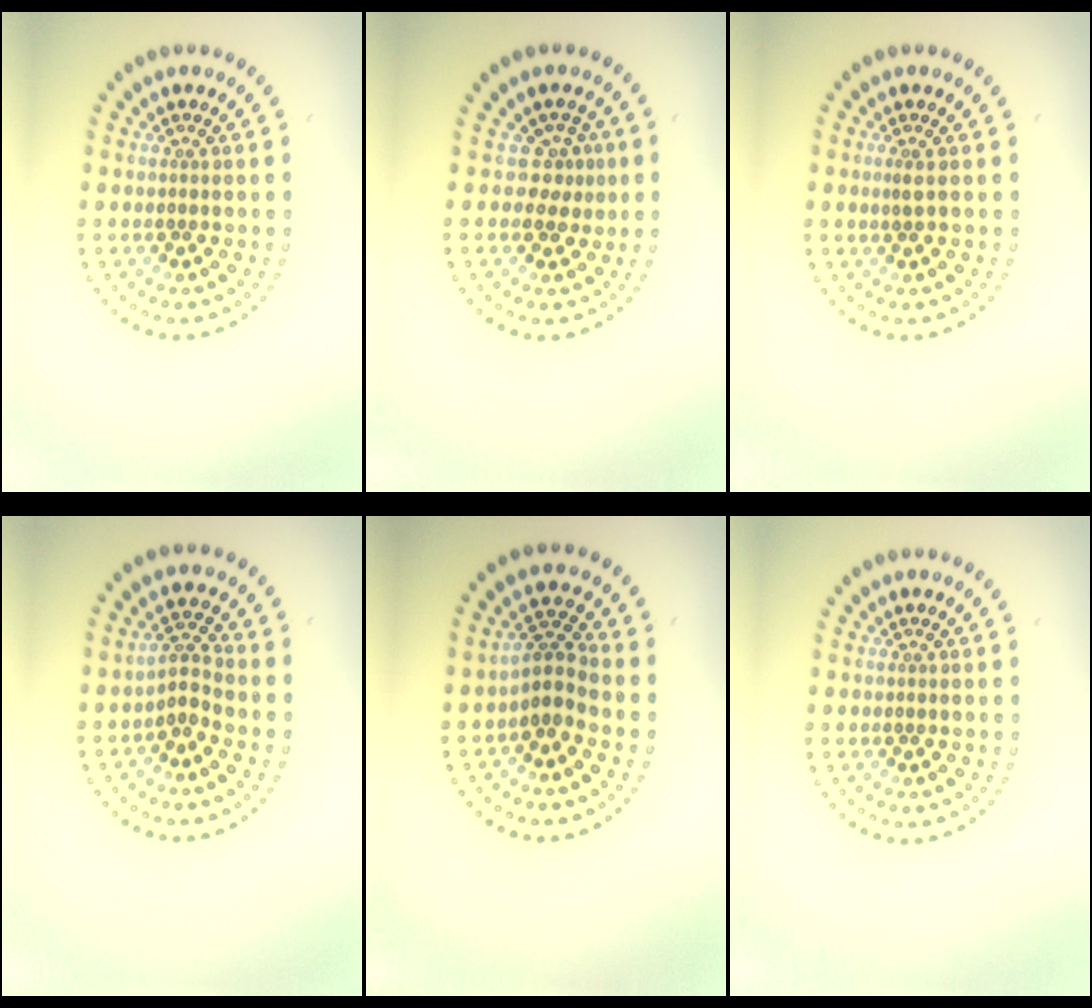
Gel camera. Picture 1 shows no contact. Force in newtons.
{"total": 2.1, "press": 1.5, "slide": 1.5}
{"total": 0.9, "press": 0.6, "slide": 0.7}
{"total": 2.0, "press": 1.6, "slide": 1.2}
{"total": 2.5, "press": 2.0, "slide": 1.5}
{"total": 0.0}